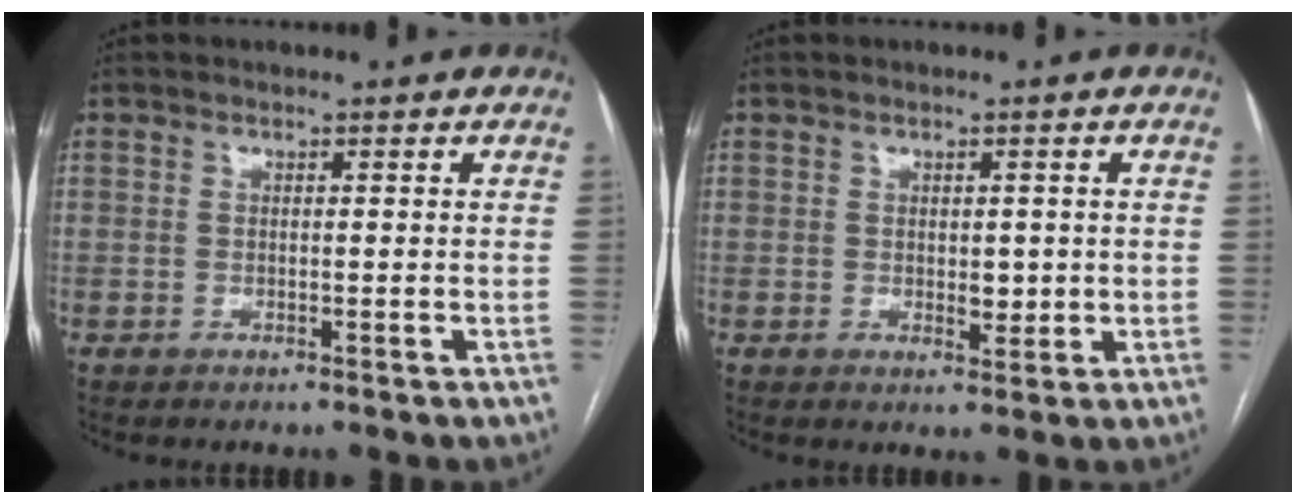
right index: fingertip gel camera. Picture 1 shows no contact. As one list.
[{"total": 2.8, "force": [0.1, 1.7, 2.2], "torque": [-0.026, -0.002, 0.009]}]